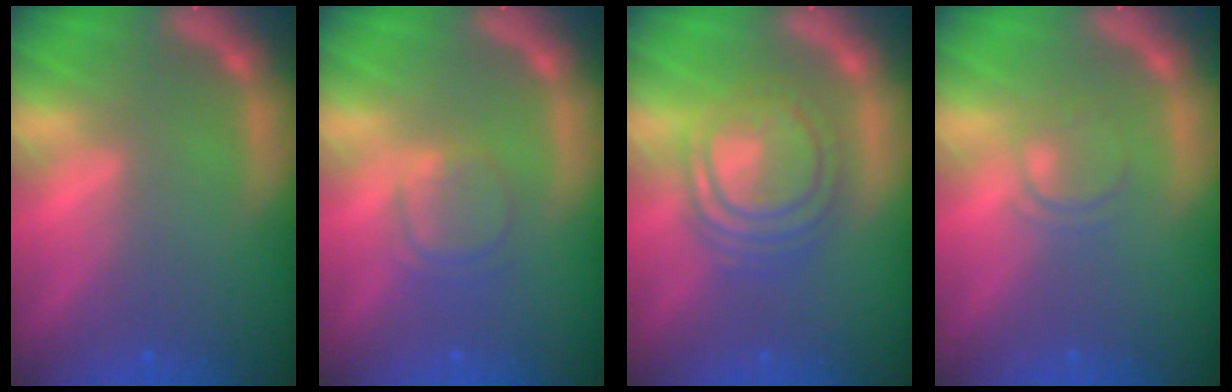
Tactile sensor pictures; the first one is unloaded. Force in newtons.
{"total": 3.0}
{"total": 7.6}
{"total": 2.0}